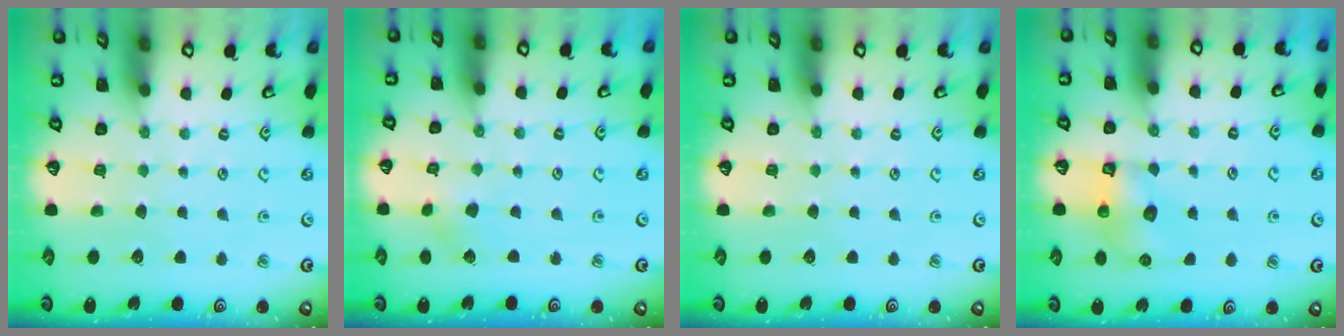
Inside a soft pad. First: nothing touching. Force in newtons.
{"total": 2.9, "press": 2.8, "slide": 0.3}
{"total": 0.0}
{"total": 6.6, "press": 6.6, "slide": 0.3}